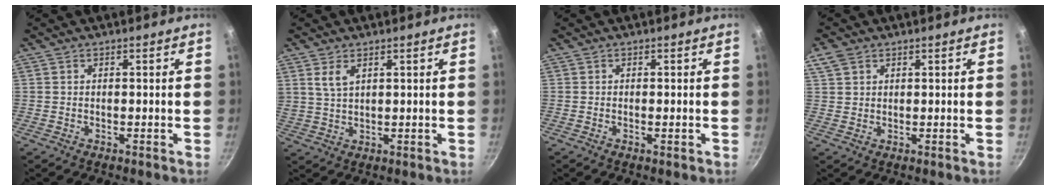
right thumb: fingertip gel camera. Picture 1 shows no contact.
{"total": 4.0, "force": [2.1, 1.8, 2.9], "torque": [-0.053, -0.008, 0.045]}
{"total": 0.9, "force": [-0.2, 0.2, 0.9], "torque": [-0.019, 0.000, -0.005]}
{"total": 3.5, "force": [1.9, 2.4, 1.6], "torque": [-0.024, 0.000, 0.039]}